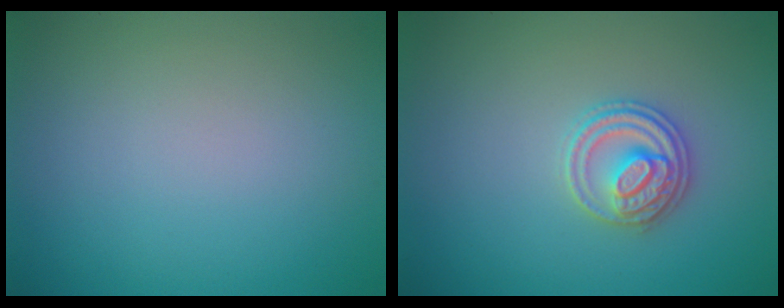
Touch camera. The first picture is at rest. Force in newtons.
{"total": 2.9, "press": 2.9, "slide": 0.1}